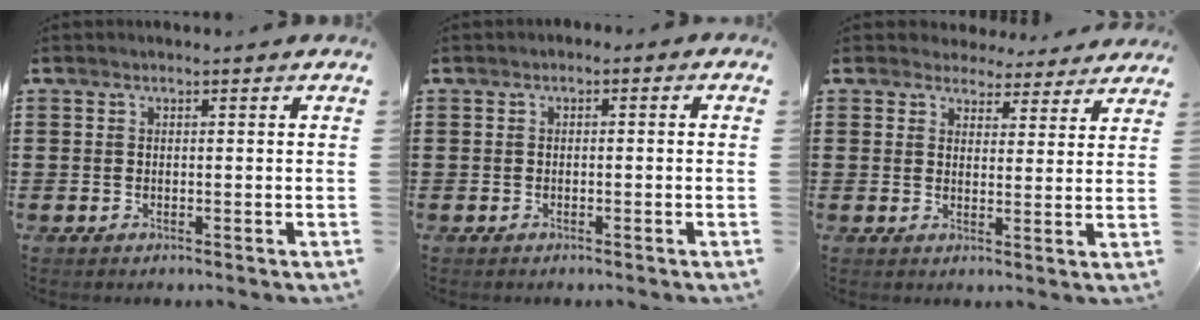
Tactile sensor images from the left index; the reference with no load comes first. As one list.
[{"total": 1.0, "force": [-1.0, 0.4, 0.0], "torque": [-0.005, 0.001, -0.021]}, {"total": 3.7, "force": [3.5, 1.3, 0.3], "torque": [-0.022, -0.010, 0.064]}]